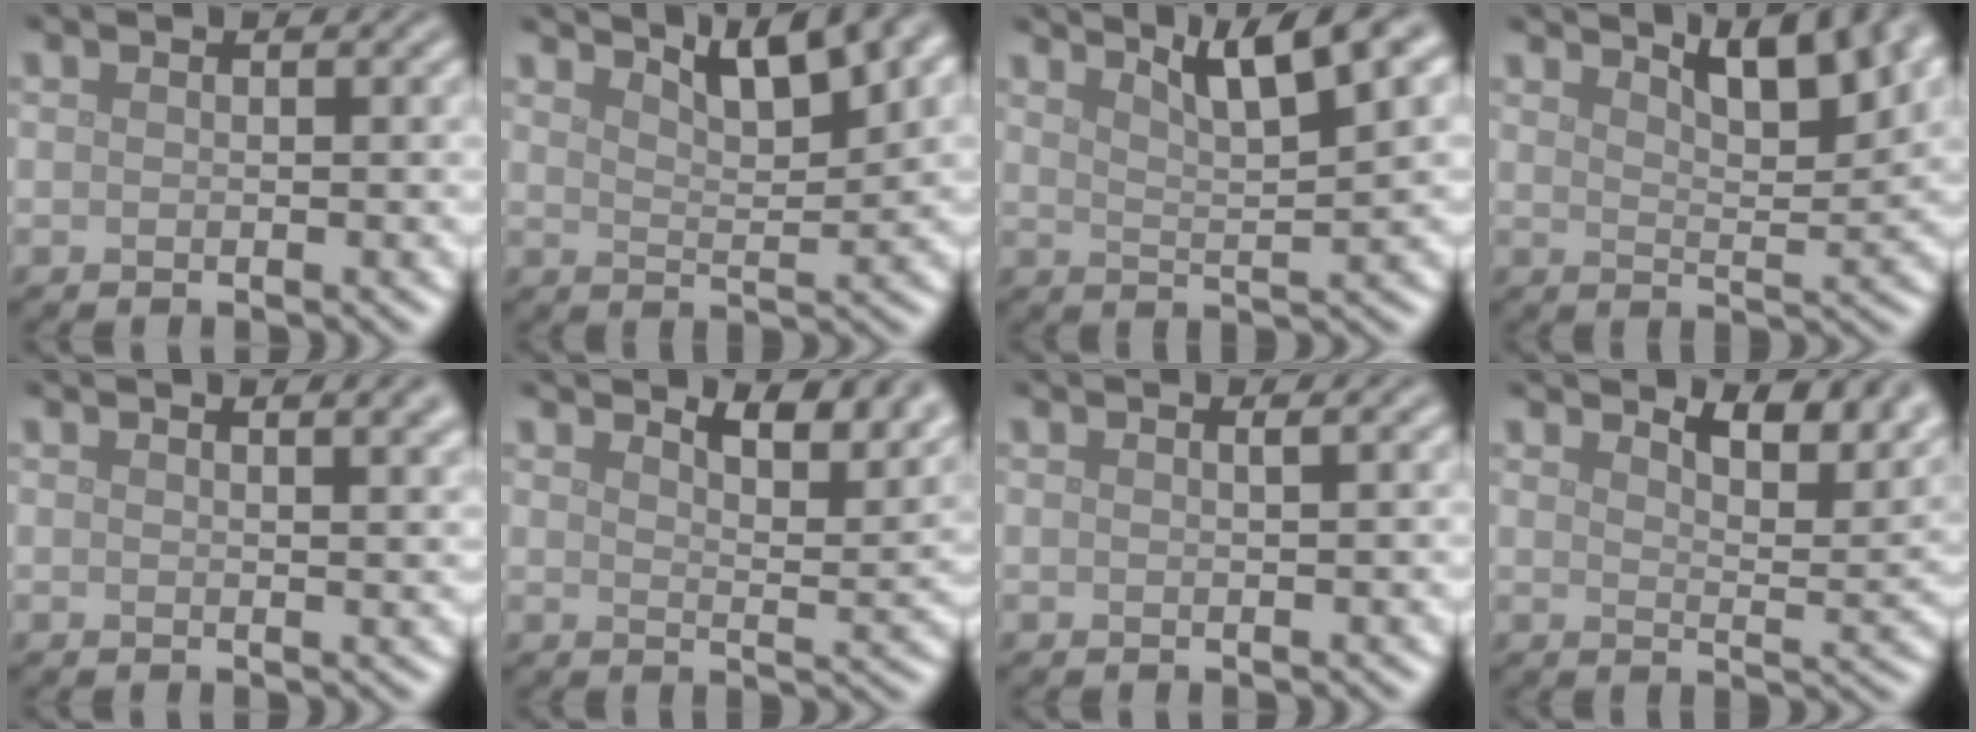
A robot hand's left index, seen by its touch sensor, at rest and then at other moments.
{"total": 6.2, "force": [4.5, 1.6, 4.0], "torque": [-0.053, 0.019, 0.058]}
{"total": 7.3, "force": [4.9, 1.3, 5.2], "torque": [-0.068, 0.018, 0.077]}
{"total": 6.2, "force": [4.2, 1.8, 4.3], "torque": [-0.055, 0.013, 0.056]}
{"total": 4.1, "force": [2.5, 1.7, 2.9], "torque": [-0.010, 0.019, 0.016]}
{"total": 5.6, "force": [4.2, 1.7, 3.2], "torque": [-0.040, 0.005, 0.048]}
{"total": 0.7, "force": [0.3, 0.3, 0.6], "torque": [-0.002, 0.002, 0.003]}
{"total": 6.2, "force": [4.7, 2.0, 3.5], "torque": [-0.047, 0.005, 0.057]}